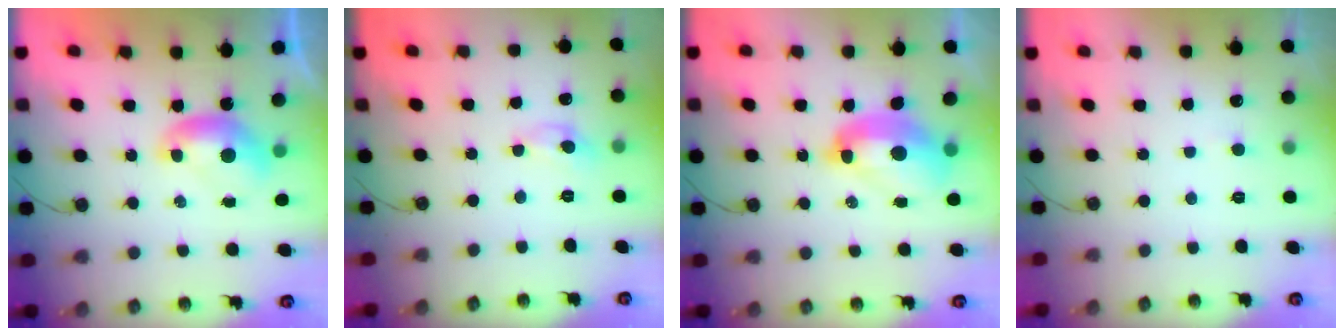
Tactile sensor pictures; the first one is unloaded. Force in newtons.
{"total": 0.9, "press": 0.8, "slide": 0.2}
{"total": 6.4, "press": 6.3, "slide": 1.2}
{"total": 2.4, "press": 2.4, "slide": 0.4}